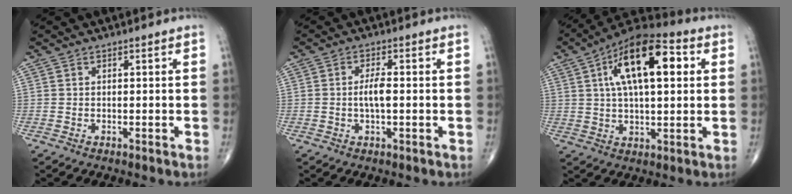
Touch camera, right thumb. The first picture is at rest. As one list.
[{"total": 3.6, "force": [-0.3, 1.2, 3.3], "torque": [-0.067, 0.006, -0.008]}, {"total": 18.0, "force": [5.0, 7.8, 15.4], "torque": [-0.239, 0.016, 0.074]}]